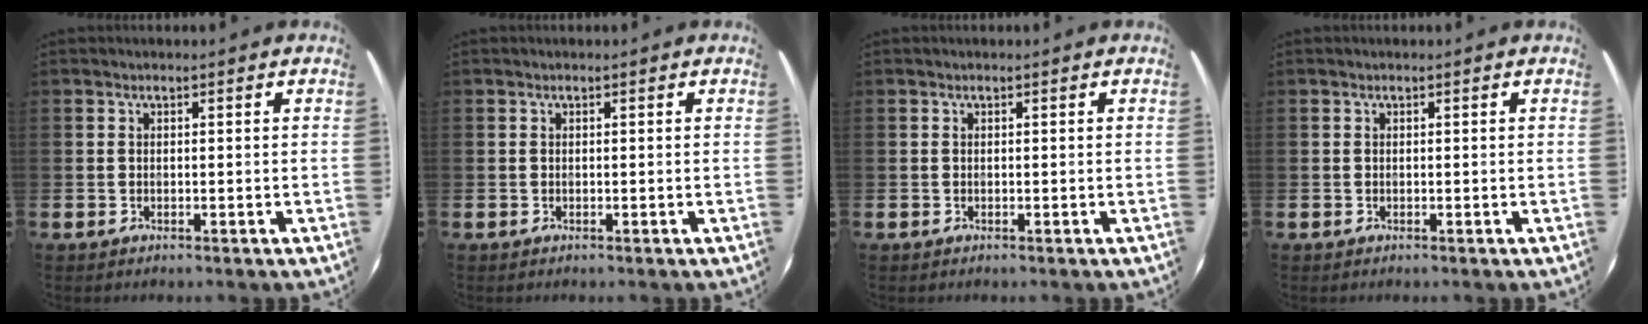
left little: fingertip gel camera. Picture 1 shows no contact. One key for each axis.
{"total": 0.0}
{"total": 0.0}
{"total": 0.0}